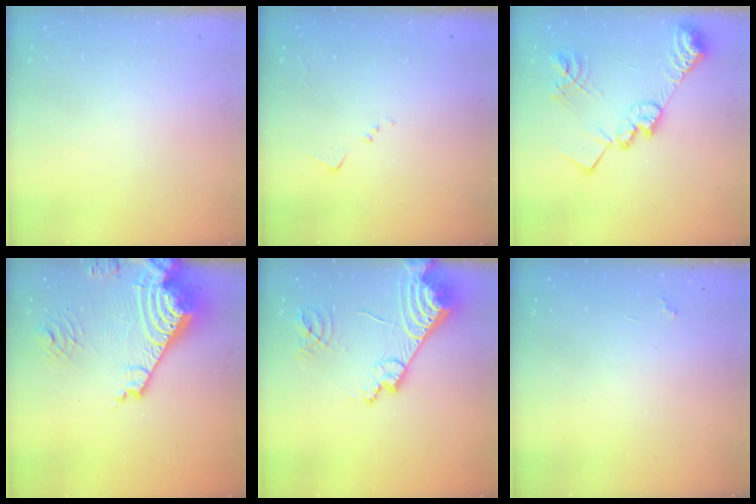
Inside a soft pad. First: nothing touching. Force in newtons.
{"total": 4.2, "press": 4.2, "slide": 0.6}
{"total": 20.0, "press": 20.0, "slide": 1.4}
{"total": 21.9, "press": 21.6, "slide": 3.2}
{"total": 16.4, "press": 16.3, "slide": 2.1}
{"total": 2.0, "press": 1.9, "slide": 0.4}